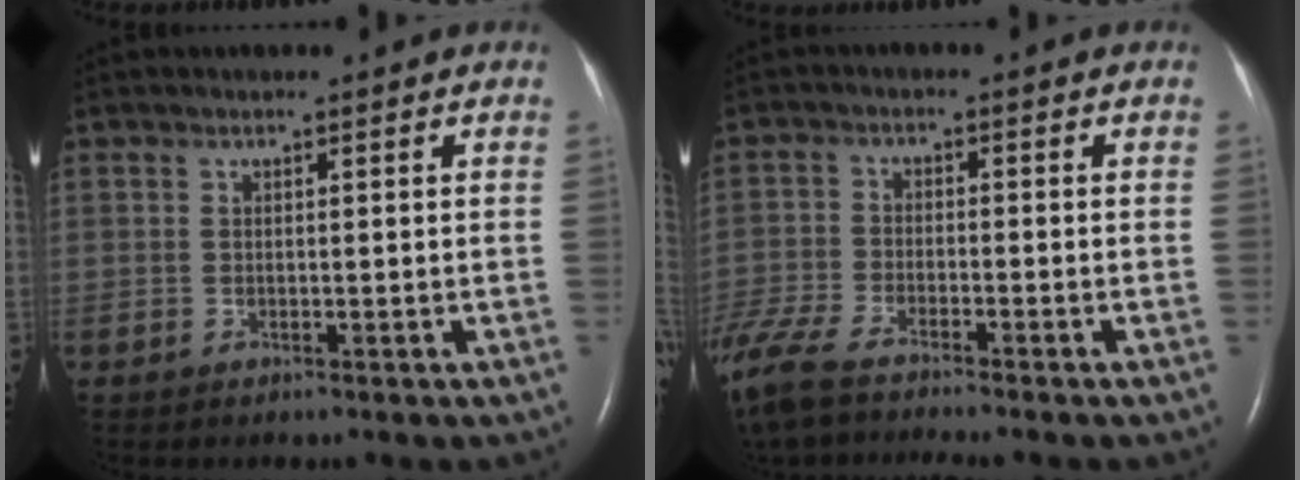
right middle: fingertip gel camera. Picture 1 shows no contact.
{"total": 10.8, "force": [-9.1, 1.7, 5.6], "torque": [-0.123, -0.027, -0.168]}